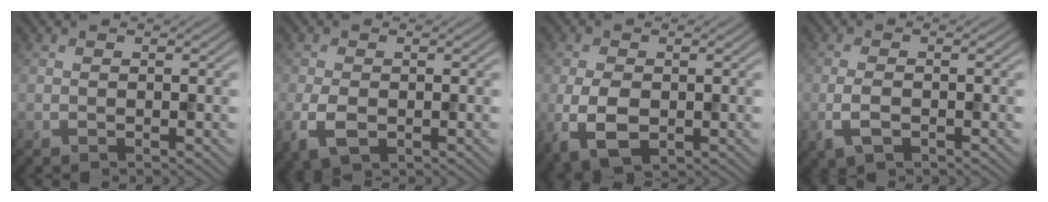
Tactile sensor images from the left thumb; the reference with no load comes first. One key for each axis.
{"total": 4.0, "fx": -1.3, "fy": 2.3, "fz": 3.1, "tx": -0.078, "ty": -0.012, "tz": -0.025}
{"total": 5.6, "fx": -1.2, "fy": 3.3, "fz": 4.3, "tx": -0.106, "ty": -0.012, "tz": -0.020}
{"total": 3.1, "fx": -1.3, "fy": 1.2, "fz": 2.6, "tx": -0.065, "ty": -0.006, "tz": -0.028}